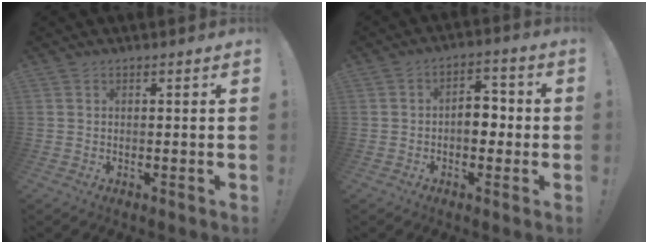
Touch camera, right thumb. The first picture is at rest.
{"total": 8.3, "force": [-0.9, 5.8, 5.9], "torque": [-0.093, 0.016, -0.017]}